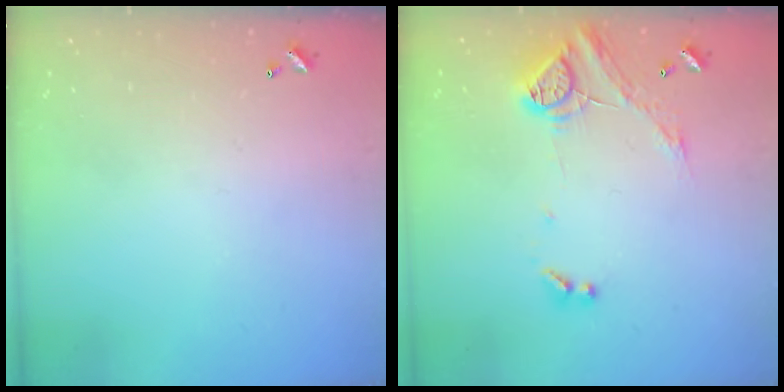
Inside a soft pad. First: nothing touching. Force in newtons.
{"total": 17.3, "press": 17.3, "slide": 0.8}